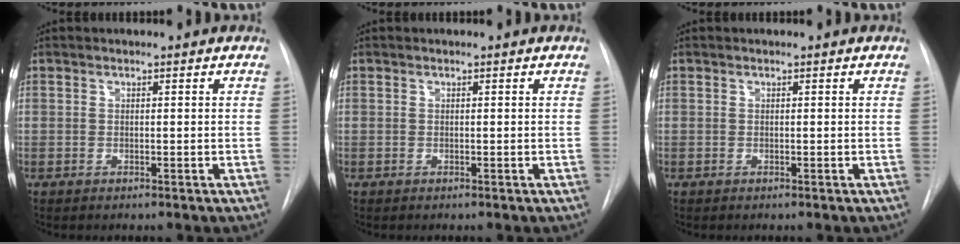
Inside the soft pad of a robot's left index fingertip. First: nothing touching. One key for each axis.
{"total": 0.0}
{"total": 0.0}